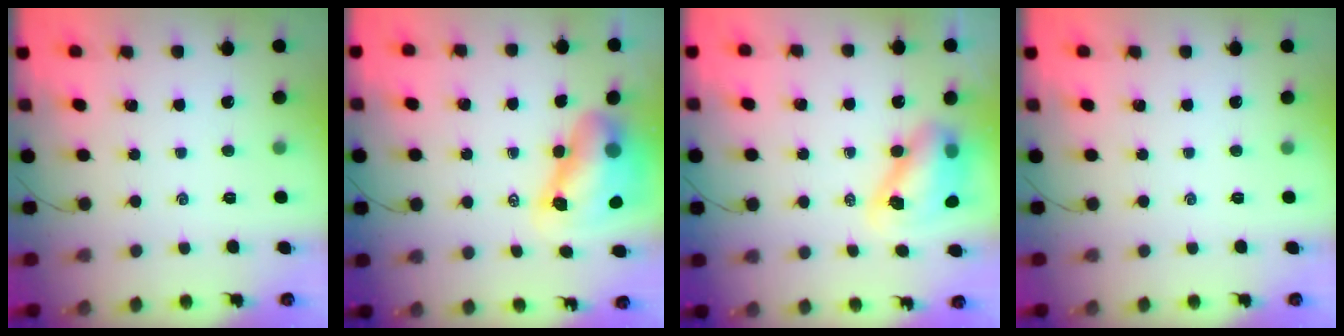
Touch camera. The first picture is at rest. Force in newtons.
{"total": 11.3, "press": 10.8, "slide": 3.3}
{"total": 9.2, "press": 9.0, "slide": 2.1}
{"total": 0.0}